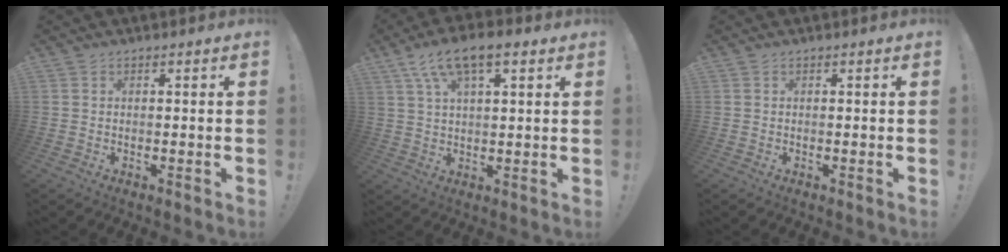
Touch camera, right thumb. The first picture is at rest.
{"total": 9.9, "force": [5.5, 3.8, 7.3], "torque": [-0.122, -0.017, 0.101]}
{"total": 0.0}